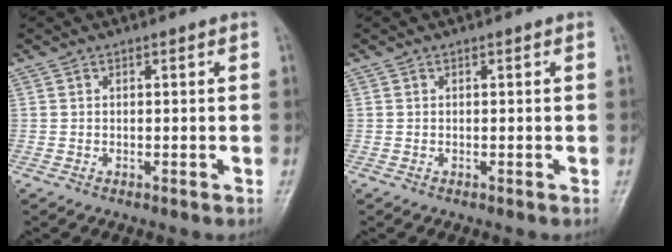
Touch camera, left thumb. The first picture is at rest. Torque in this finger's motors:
{"motor_torque": [0.00, 0.01, -0.04, -0.01, 0.00]}